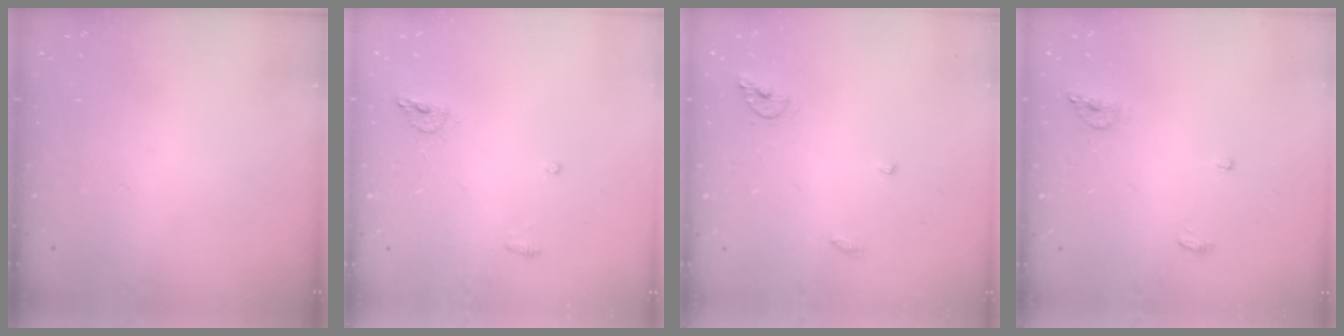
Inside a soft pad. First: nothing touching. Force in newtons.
{"total": 6.1, "press": 5.9, "slide": 1.4}
{"total": 5.8, "press": 5.8, "slide": 0.4}
{"total": 5.9, "press": 5.6, "slide": 1.7}